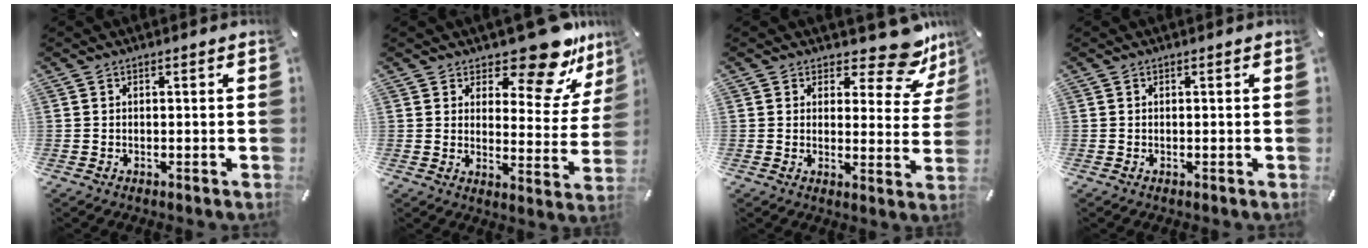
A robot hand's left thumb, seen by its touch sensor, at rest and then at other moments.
{"total": 15.6, "force": [11.7, 6.0, 8.4], "torque": [-0.100, -0.101, 0.189]}
{"total": 11.2, "force": [8.6, 4.0, 6.0], "torque": [-0.069, -0.073, 0.146]}
{"total": 0.0}